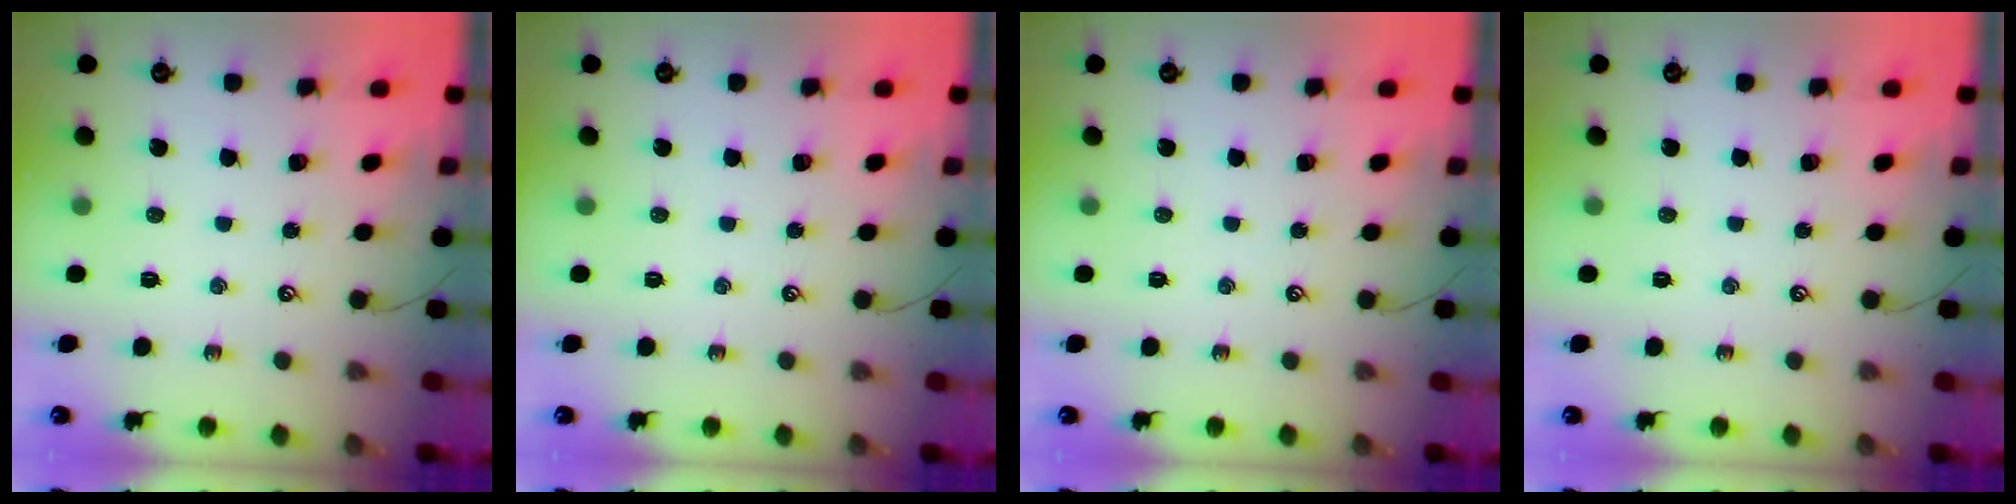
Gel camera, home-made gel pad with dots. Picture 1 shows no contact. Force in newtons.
{"total": 0.0}
{"total": 0.0}
{"total": 0.0}